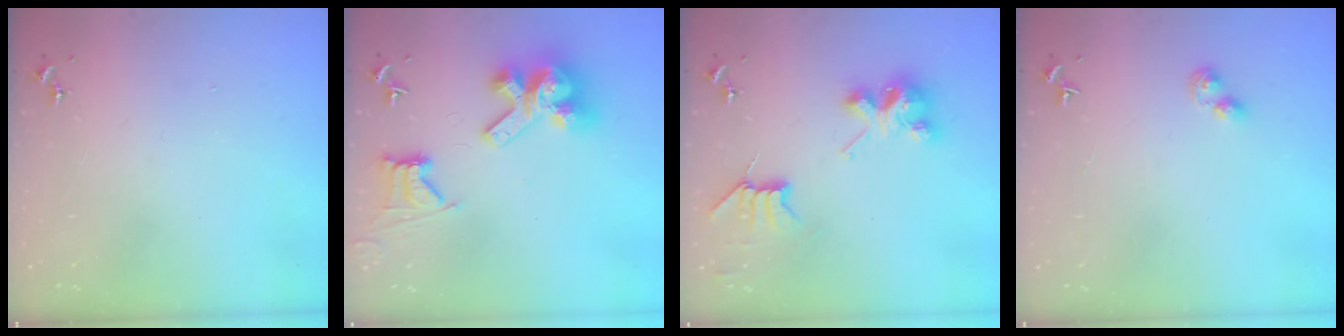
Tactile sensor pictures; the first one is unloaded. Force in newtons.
{"total": 14.3, "press": 14.3, "slide": 1.6}
{"total": 8.3, "press": 8.3, "slide": 0.1}
{"total": 3.1, "press": 3.1, "slide": 0.4}